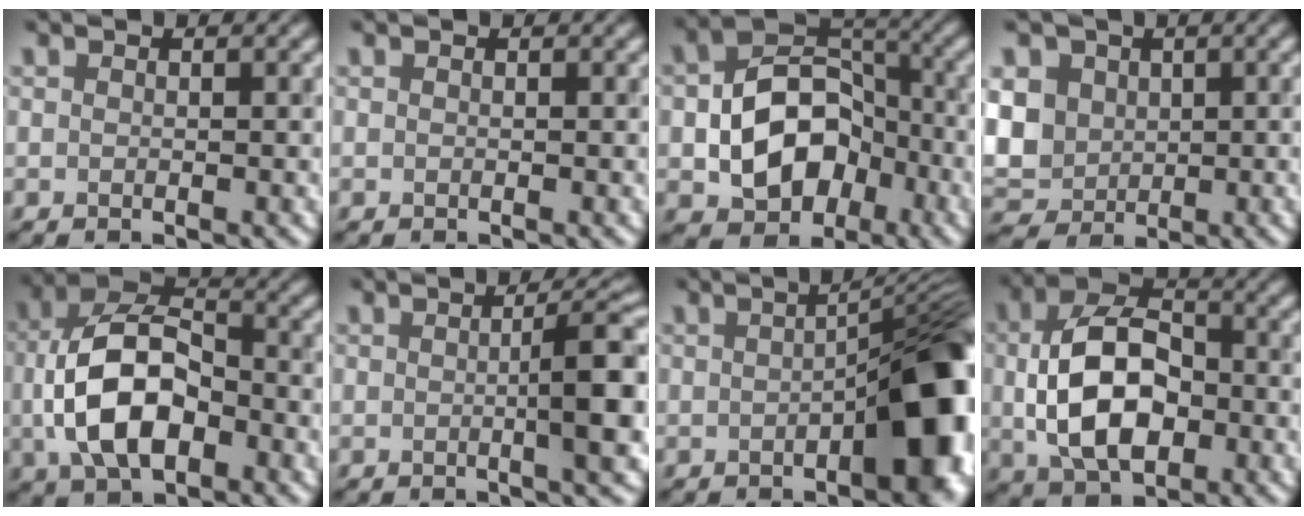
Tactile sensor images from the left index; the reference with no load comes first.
{"total": 0.0}
{"total": 8.8, "force": [-2.0, 6.2, 5.9], "torque": [-0.092, 0.007, -0.037]}
{"total": 7.5, "force": [0.9, 6.3, 3.9], "torque": [-0.096, 0.012, 0.001]}
{"total": 9.5, "force": [-1.9, 5.4, 7.6], "torque": [-0.160, 0.008, -0.042]}
{"total": 5.0, "force": [-0.3, 0.7, 4.9], "torque": [-0.070, 0.009, -0.008]}
{"total": 11.9, "force": [-2.0, 4.9, 10.6], "torque": [-0.099, 0.000, -0.029]}
{"total": 9.4, "force": [-0.5, 5.8, 7.3], "torque": [-0.150, 0.003, -0.009]}